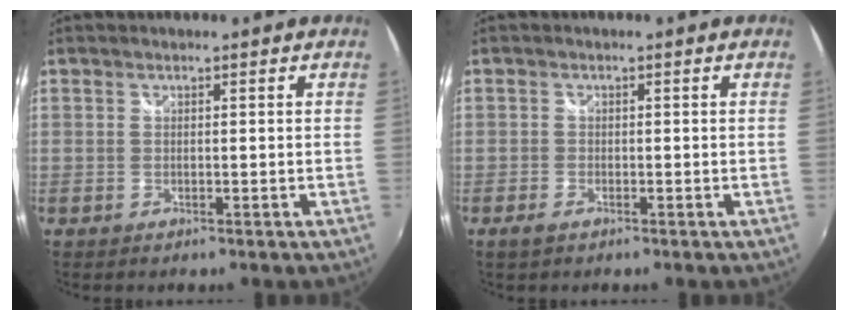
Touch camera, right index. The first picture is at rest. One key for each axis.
{"total": 1.9, "fx": -1.4, "fy": 0.8, "fz": 1.1, "tx": -0.027, "ty": -0.004, "tz": -0.028}